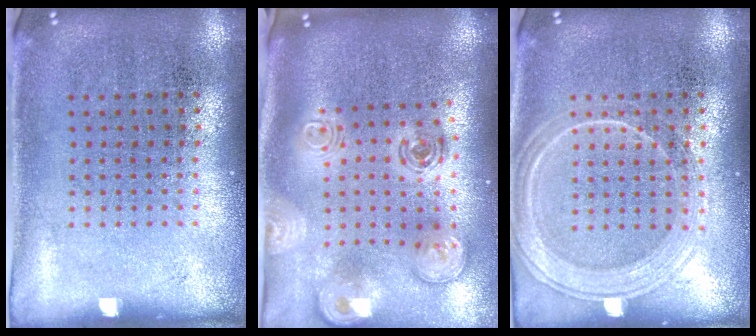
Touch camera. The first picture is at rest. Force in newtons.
{"total": 2.8, "press": 2.0, "slide": 2.0}
{"total": 2.8, "press": 2.8, "slide": 0.5}